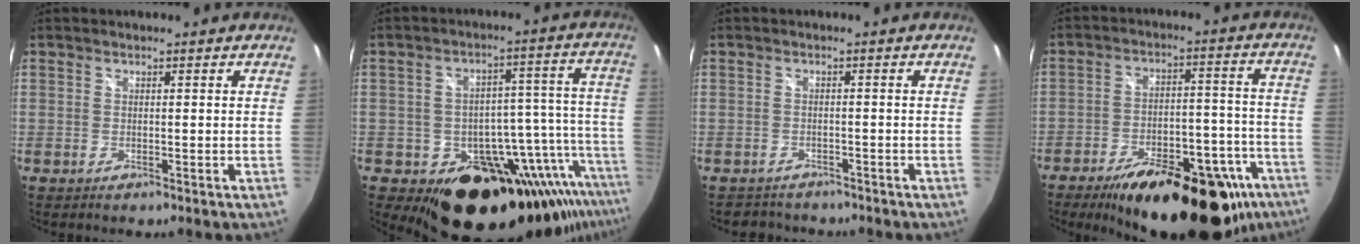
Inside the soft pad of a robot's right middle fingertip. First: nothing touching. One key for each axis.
{"total": 20.8, "fx": -14.7, "fy": 9.2, "fz": 11.4, "tx": -0.139, "ty": -0.008, "tz": -0.207}
{"total": 3.9, "fx": -3.5, "fy": 1.8, "fz": 0.2, "tx": -0.011, "ty": 0.001, "tz": -0.054}
{"total": 27.9, "fx": -19.7, "fy": 10.7, "fz": 16.6, "tx": -0.225, "ty": 0.007, "tz": -0.253}